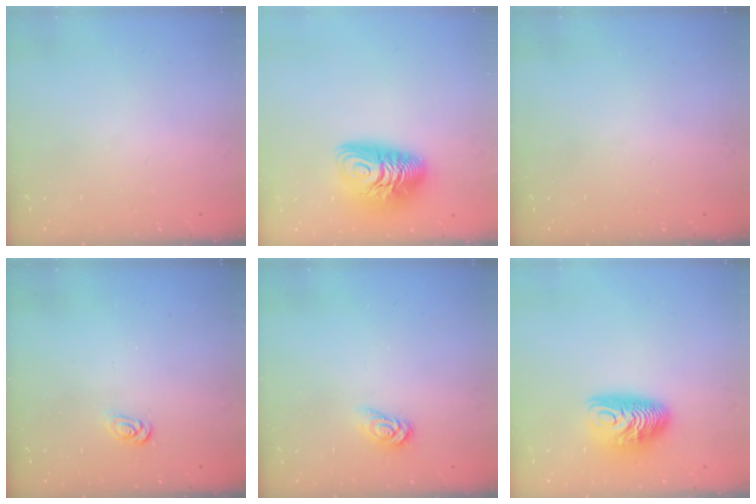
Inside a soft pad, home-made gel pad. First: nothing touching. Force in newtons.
{"total": 11.8, "press": 11.8, "slide": 1.1}
{"total": 0.0}
{"total": 2.7, "press": 2.7, "slide": 0.3}
{"total": 3.2, "press": 3.2, "slide": 0.3}
{"total": 11.0, "press": 11.0, "slide": 0.4}